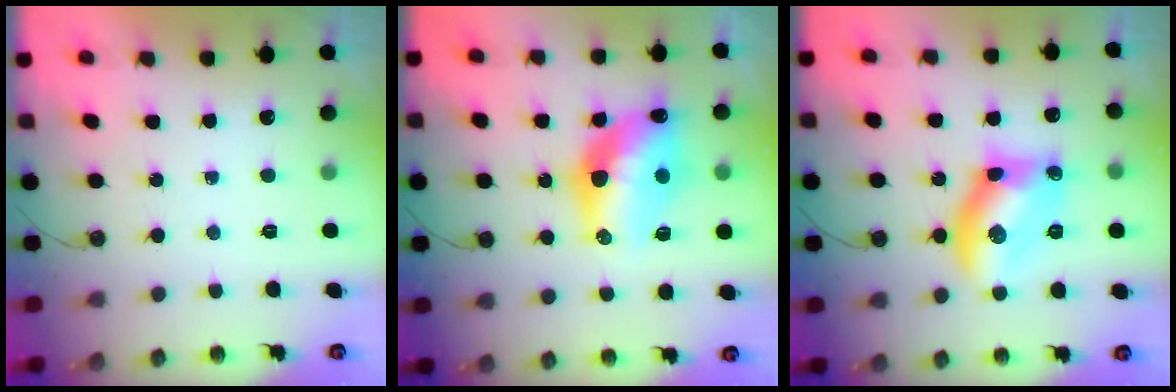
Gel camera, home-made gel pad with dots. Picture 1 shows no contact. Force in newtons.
{"total": 15.3, "press": 15.1, "slide": 2.4}
{"total": 13.0, "press": 13.0, "slide": 0.5}